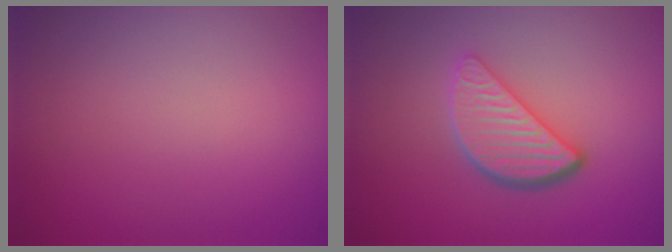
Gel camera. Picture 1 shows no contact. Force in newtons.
{"total": 4.0, "press": 3.2, "slide": 2.4}